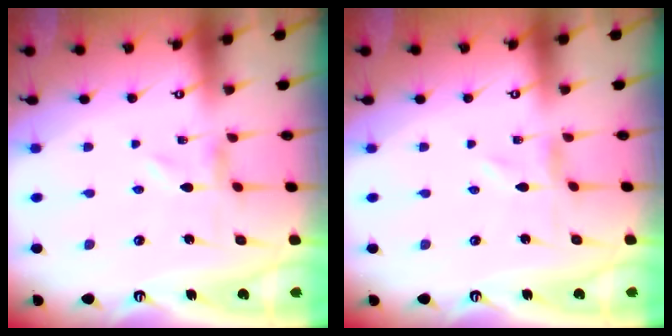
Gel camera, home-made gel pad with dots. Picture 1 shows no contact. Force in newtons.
{"total": 1.2, "press": 1.2, "slide": 0.2}